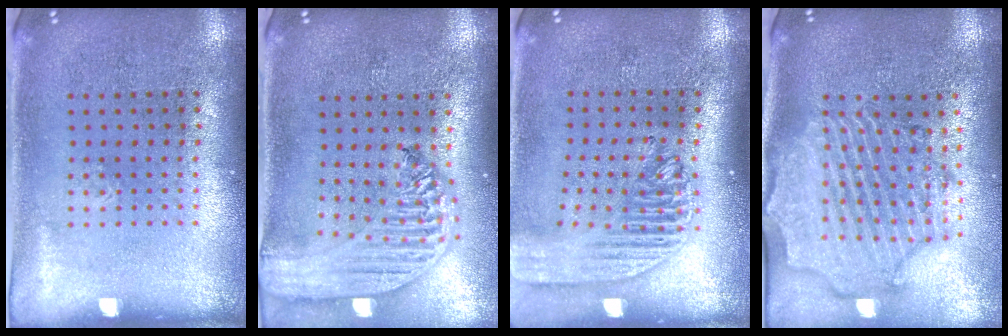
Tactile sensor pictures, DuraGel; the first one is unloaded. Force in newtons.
{"total": 2.7, "press": 2.2, "slide": 1.6}
{"total": 2.0, "press": 1.7, "slide": 1.1}
{"total": 2.8, "press": 2.5, "slide": 1.3}